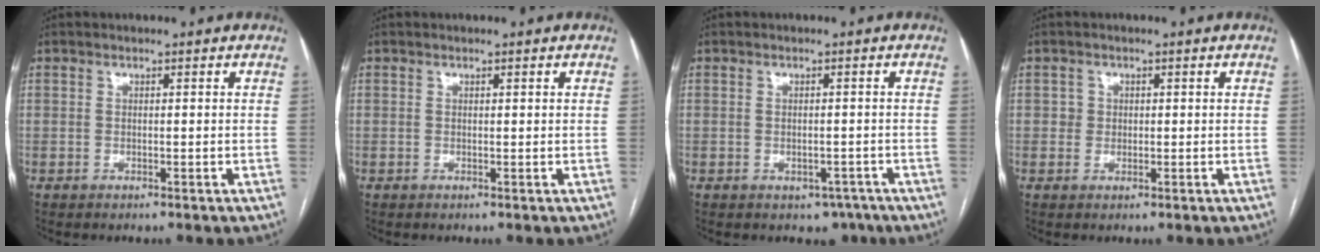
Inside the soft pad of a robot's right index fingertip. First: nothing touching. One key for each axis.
{"total": 0.0}
{"total": 2.6, "fx": -1.6, "fy": 1.7, "fz": 1.0, "tx": -0.006, "ty": 0.004, "tz": -0.013}
{"total": 1.2, "fx": 0.2, "fy": 1.2, "fz": -0.1, "tx": 0.008, "ty": 0.002, "tz": 0.001}